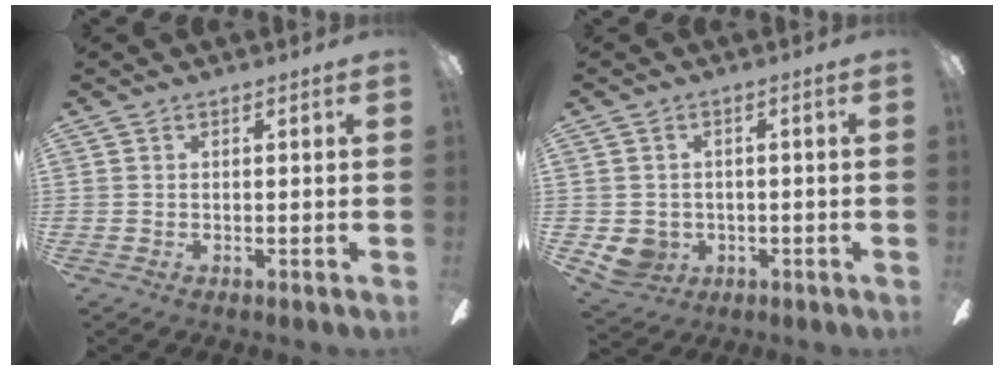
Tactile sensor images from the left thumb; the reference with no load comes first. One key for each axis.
{"total": 5.6, "fx": -1.2, "fy": 5.3, "fz": 1.5, "tx": -0.046, "ty": 0.004, "tz": -0.022}